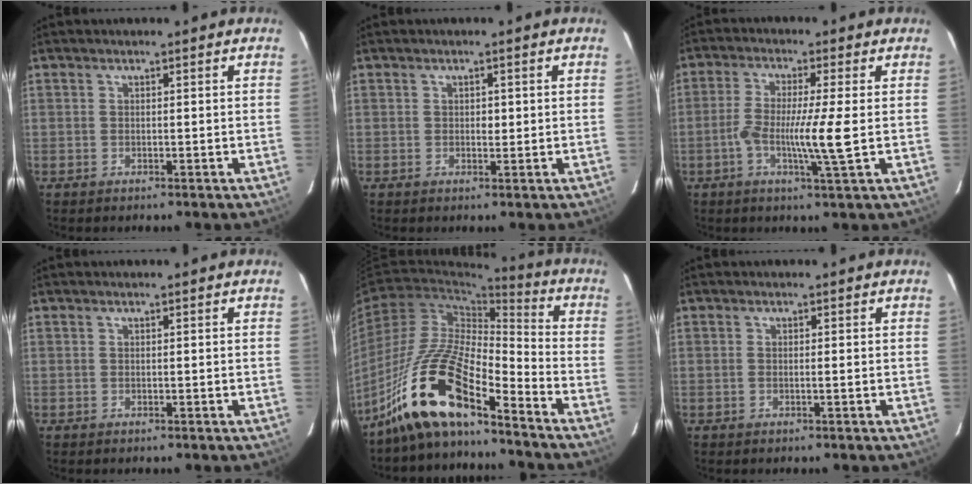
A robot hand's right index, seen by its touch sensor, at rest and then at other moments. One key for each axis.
{"total": 1.1, "fx": 0.1, "fy": 0.7, "fz": 0.9, "tx": -0.011, "ty": 0.001, "tz": 0.002}
{"total": 7.7, "fx": -1.3, "fy": -0.6, "fz": 7.6, "tx": -0.146, "ty": -0.012, "tz": -0.027}
{"total": 0.0}
{"total": 15.2, "fx": -11.0, "fy": 3.0, "fz": 10.1, "tx": -0.200, "ty": 0.006, "tz": -0.202}
{"total": 0.6, "fx": -0.2, "fy": -0.1, "fz": 0.5, "tx": -0.011, "ty": 0.001, "tz": -0.002}